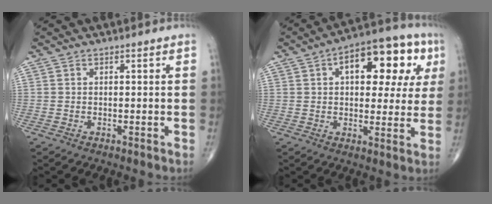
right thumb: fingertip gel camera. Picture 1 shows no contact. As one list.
[{"total": 19.5, "force": [6.6, 9.8, 15.4], "torque": [-0.170, 0.021, 0.085]}]